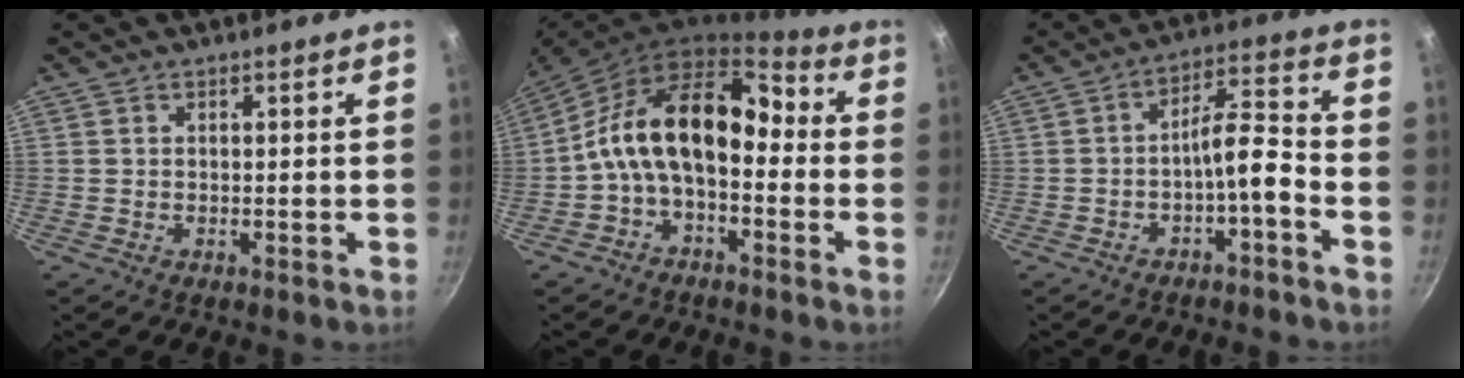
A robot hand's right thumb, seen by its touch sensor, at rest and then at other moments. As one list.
[{"total": 14.6, "force": [-1.9, 9.0, 11.4], "torque": [-0.178, 0.058, -0.057]}, {"total": 7.3, "force": [-3.3, 1.7, 6.2], "torque": [-0.108, 0.048, -0.050]}]